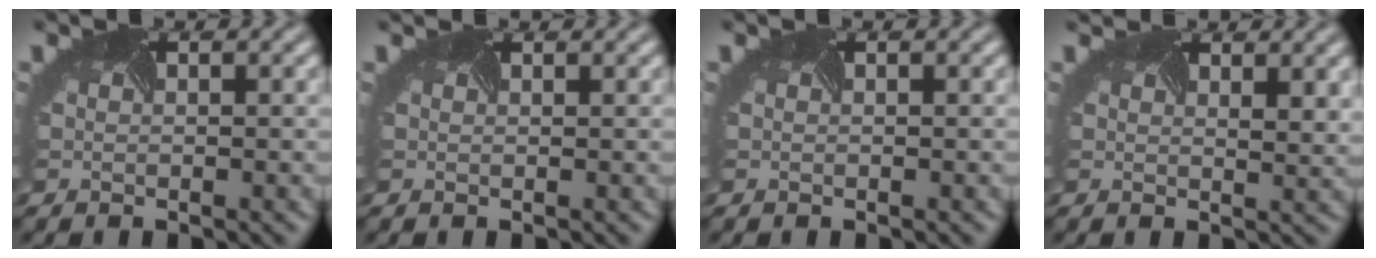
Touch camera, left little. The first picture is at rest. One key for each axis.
{"total": 1.4, "fx": 1.3, "fy": 0.3, "fz": 0.4, "tx": -0.012, "ty": 0.001, "tz": 0.015}
{"total": 0.0}
{"total": 3.7, "fx": 2.8, "fy": 1.3, "fz": 2.0, "tx": -0.026, "ty": 0.002, "tz": 0.038}